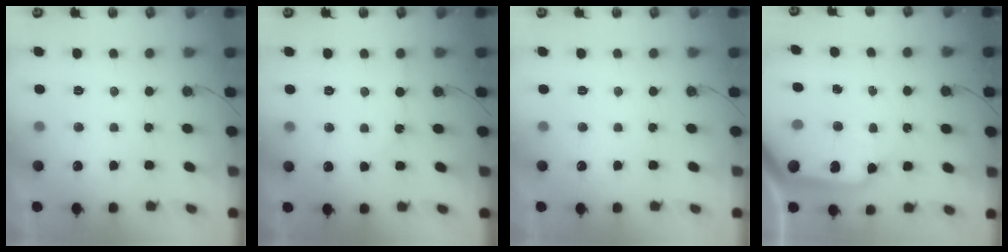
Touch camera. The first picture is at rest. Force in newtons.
{"total": 1.8, "press": 1.8, "slide": 0.4}
{"total": 0.0}
{"total": 13.9, "press": 13.9, "slide": 1.2}